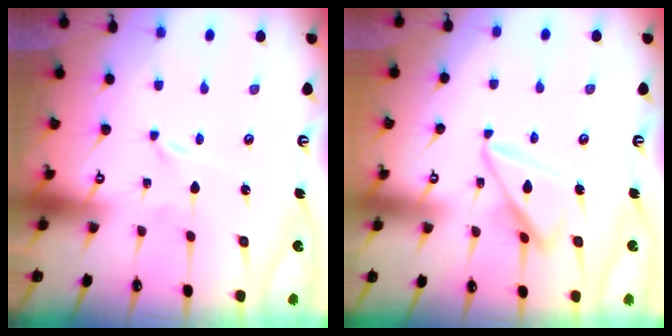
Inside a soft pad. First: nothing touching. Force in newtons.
{"total": 13.8, "press": 13.8, "slide": 1.3}